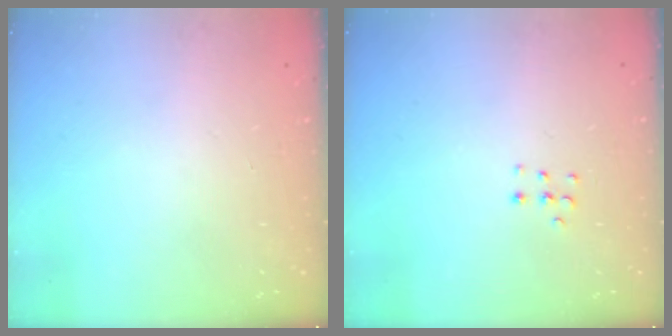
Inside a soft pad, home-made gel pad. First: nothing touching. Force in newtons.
{"total": 4.1, "press": 4.1, "slide": 0.5}